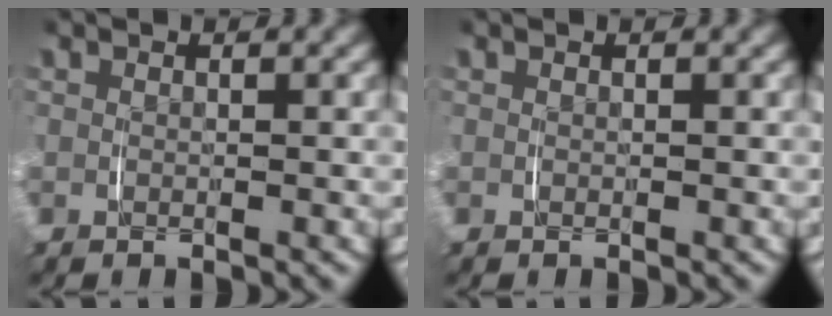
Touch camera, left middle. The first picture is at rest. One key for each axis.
{"total": 0.0}